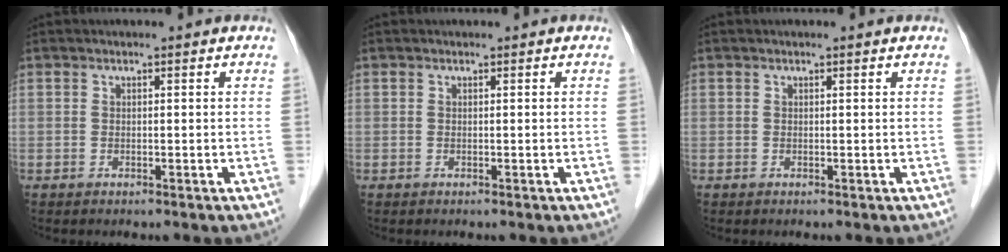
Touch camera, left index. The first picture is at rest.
{"total": 0.0}
{"total": 0.0}